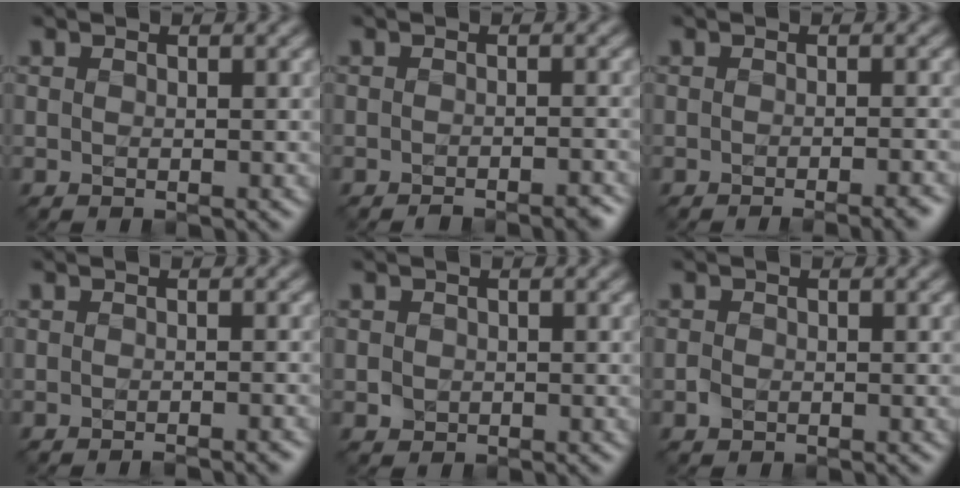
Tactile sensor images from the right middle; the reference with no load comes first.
{"total": 2.5, "force": [-2.1, 0.5, 1.3], "torque": [-0.008, 0.002, -0.031]}
{"total": 3.4, "force": [-2.1, 0.8, 2.5], "torque": [-0.020, 0.006, -0.027]}
{"total": 1.7, "force": [-1.4, 0.3, 1.0], "torque": [-0.001, 0.002, -0.020]}
{"total": 0.9, "force": [-0.1, 0.9, 0.2], "torque": [0.000, -0.005, -0.005]}
{"total": 0.9, "force": [-0.4, 0.7, 0.4], "torque": [-0.008, -0.003, -0.009]}